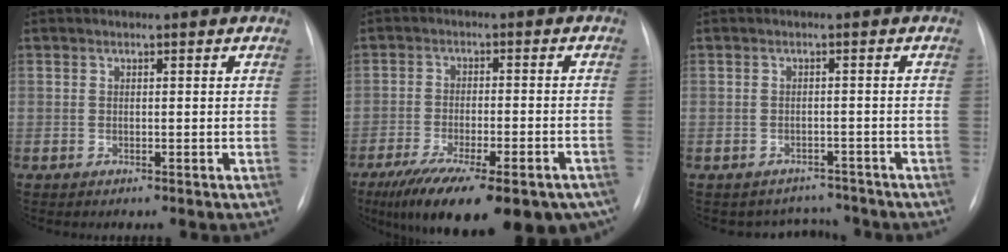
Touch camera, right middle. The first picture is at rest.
{"total": 22.6, "force": [-15.7, 6.6, 14.8], "torque": [-0.195, -0.024, -0.216]}
{"total": 4.1, "force": [-3.7, 1.6, -0.8], "torque": [0.010, 0.019, -0.045]}